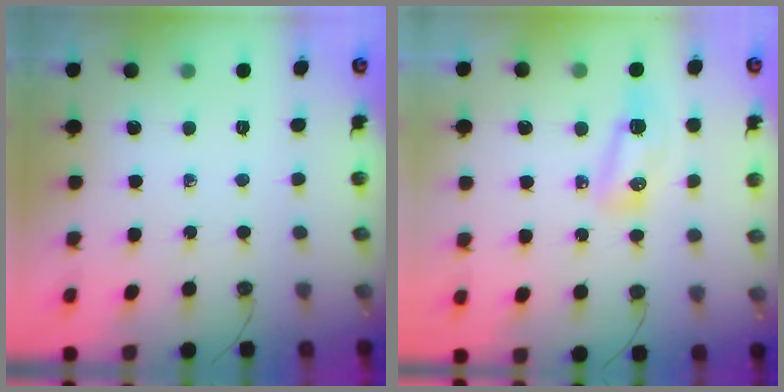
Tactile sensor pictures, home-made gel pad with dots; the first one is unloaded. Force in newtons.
{"total": 7.9, "press": 7.7, "slide": 1.8}